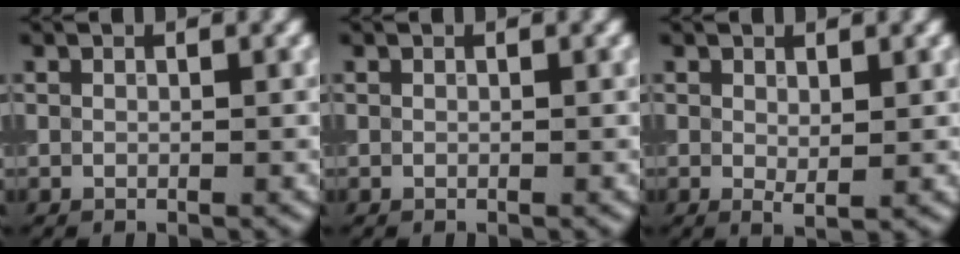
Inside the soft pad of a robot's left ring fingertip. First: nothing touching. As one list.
[{"total": 0.0}, {"total": 1.0, "force": [0.3, 0.3, 0.9], "torque": [-0.015, -0.003, 0.008]}]